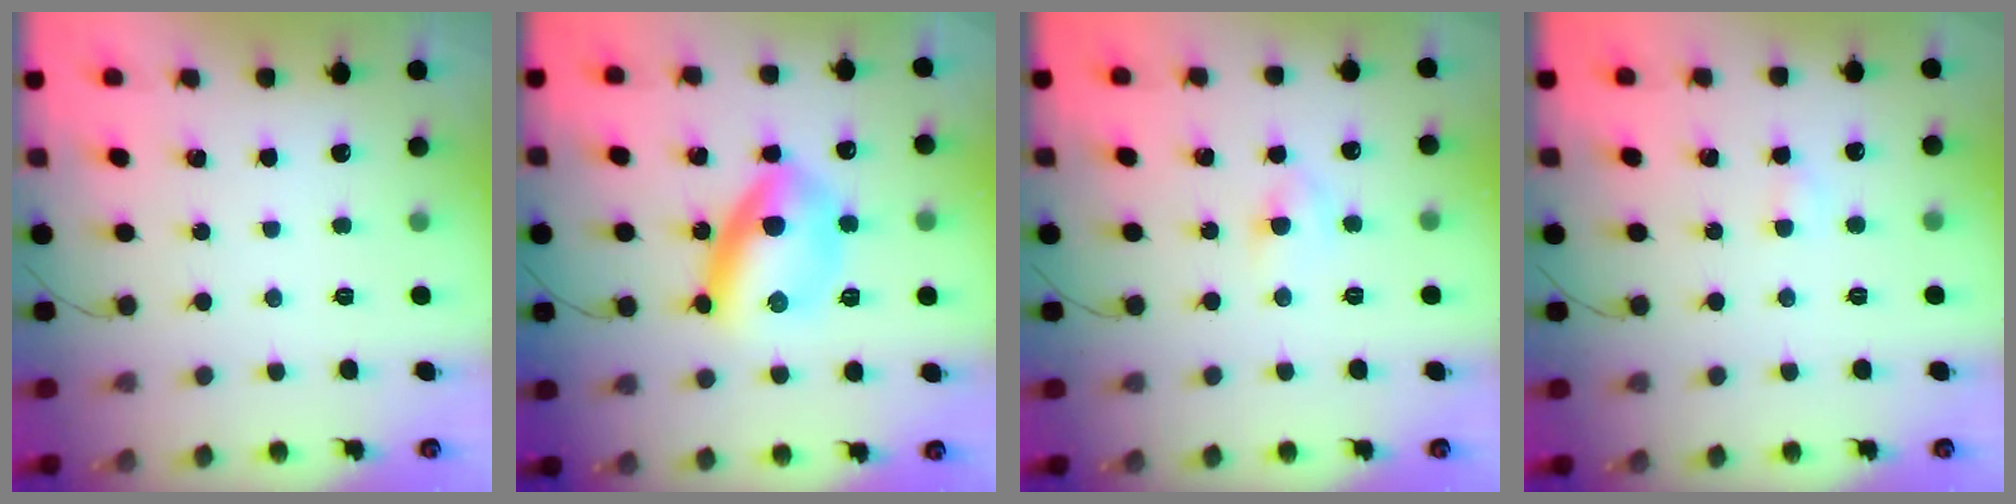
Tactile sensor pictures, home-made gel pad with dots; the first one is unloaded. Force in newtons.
{"total": 12.4, "press": 12.4, "slide": 0.2}
{"total": 4.6, "press": 4.4, "slide": 1.2}
{"total": 2.2, "press": 2.0, "slide": 0.8}